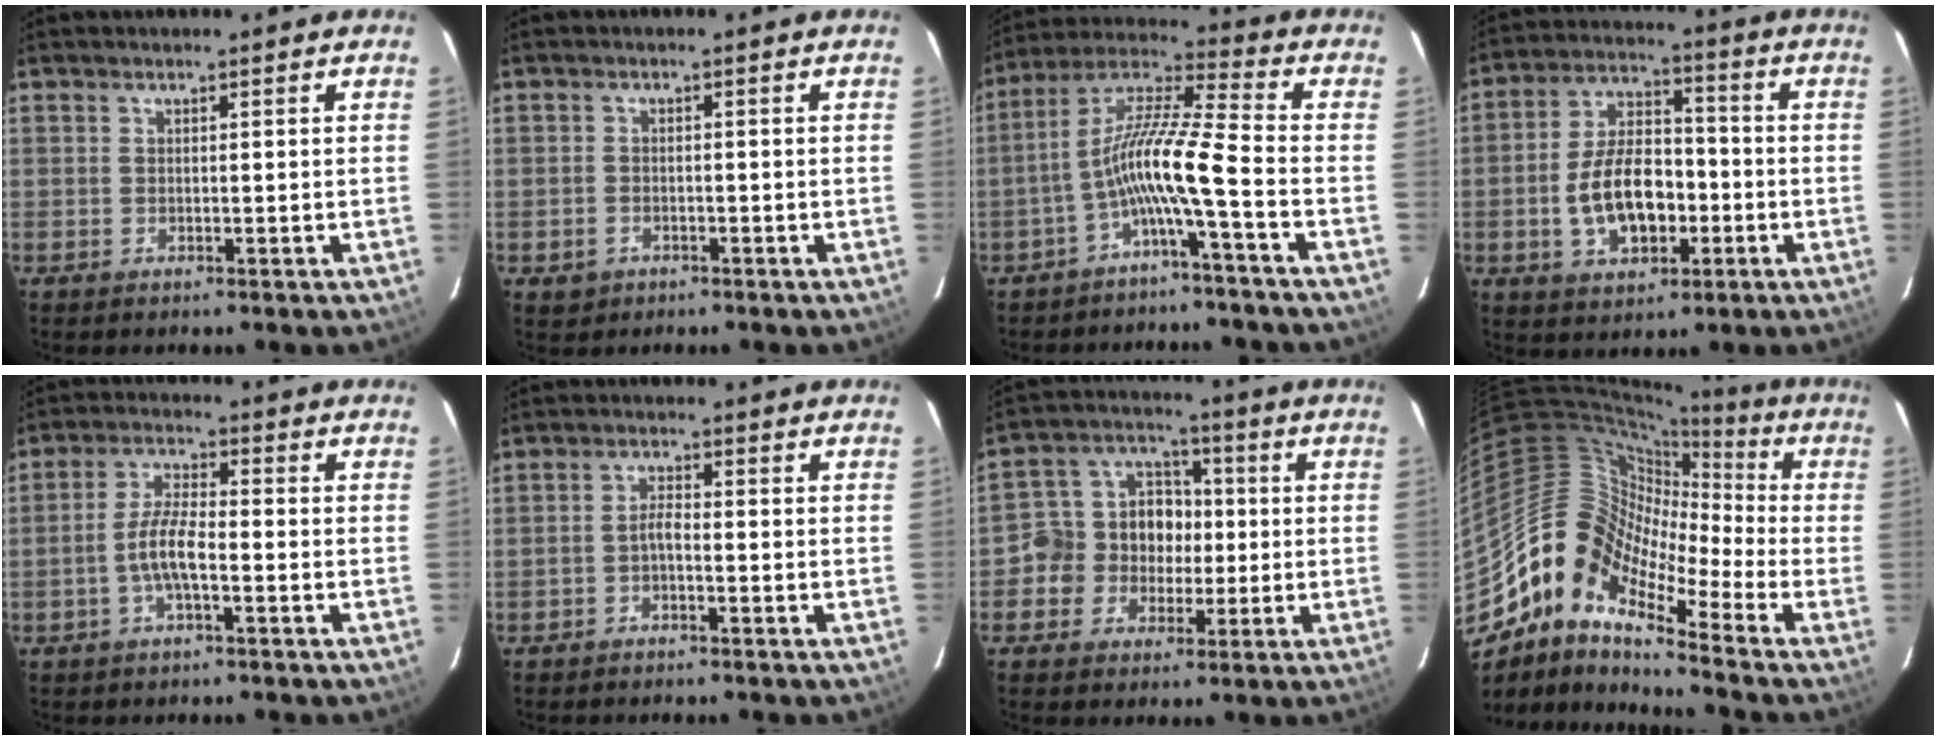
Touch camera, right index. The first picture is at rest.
{"total": 2.8, "force": [-1.2, 2.4, 0.8], "torque": [-0.022, 0.002, -0.012]}
{"total": 10.4, "force": [-4.2, -0.2, 9.5], "torque": [-0.200, 0.017, -0.083]}
{"total": 12.5, "force": [-3.1, 7.3, 9.6], "torque": [-0.192, 0.020, -0.043]}
{"total": 5.7, "force": [-2.0, 1.4, 5.2], "torque": [-0.110, 0.008, -0.040]}
{"total": 2.0, "force": [-1.2, 0.6, 1.5], "torque": [-0.035, 0.008, -0.024]}
{"total": 10.2, "force": [-1.4, 9.4, 3.6], "torque": [-0.079, 0.034, -0.030]}
{"total": 12.7, "force": [-8.1, 6.1, 7.7], "torque": [-0.115, 0.014, -0.181]}